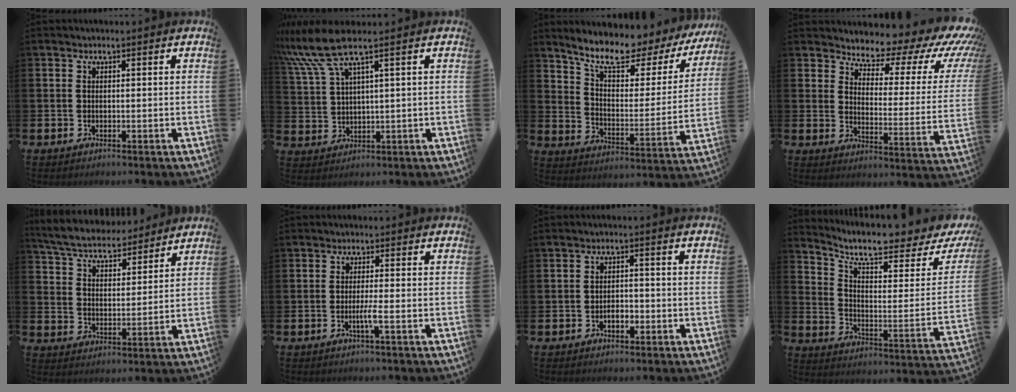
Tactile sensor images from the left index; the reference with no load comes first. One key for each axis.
{"total": 7.1, "fx": 5.0, "fy": 0.9, "fz": 5.0, "tx": -0.124, "ty": -0.009, "tz": 0.086}
{"total": 9.8, "fx": 8.5, "fy": 2.3, "fz": 4.2, "tx": -0.115, "ty": -0.061, "tz": 0.143}
{"total": 6.8, "fx": 6.2, "fy": 2.4, "fz": 1.4, "tx": -0.033, "ty": -0.065, "tz": 0.096}
{"total": 6.1, "fx": 5.8, "fy": 1.4, "fz": 1.0, "tx": -0.051, "ty": -0.041, "tz": 0.101}
{"total": 2.0, "fx": -0.7, "fy": -0.3, "fz": 1.8, "tx": -0.037, "ty": -0.003, "tz": -0.014}
{"total": 2.1, "fx": -0.9, "fy": 1.2, "fz": 1.6, "tx": -0.018, "ty": -0.001, "tz": -0.020}
{"total": 9.3, "fx": 8.2, "fy": 1.7, "fz": 4.2, "tx": -0.089, "ty": -0.073, "tz": 0.132}